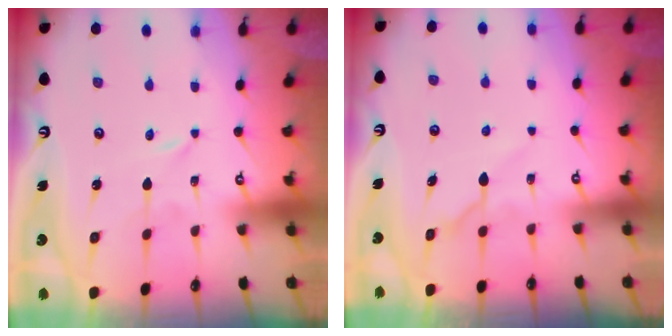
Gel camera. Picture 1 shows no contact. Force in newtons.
{"total": 6.3, "press": 6.3, "slide": 0.4}